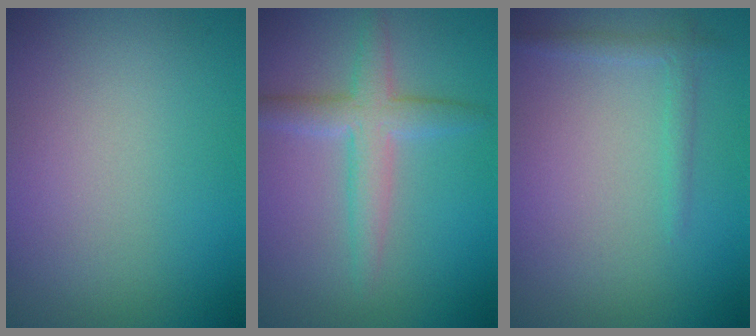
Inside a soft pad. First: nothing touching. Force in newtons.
{"total": 3.7, "press": 3.7, "slide": 0.1}
{"total": 1.3, "press": 1.3, "slide": 0.1}